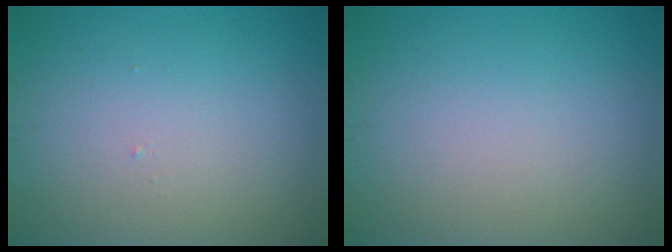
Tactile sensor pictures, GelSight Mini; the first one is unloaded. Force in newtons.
{"total": 0.0}